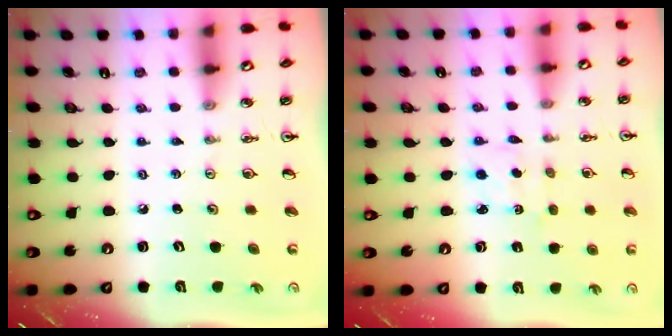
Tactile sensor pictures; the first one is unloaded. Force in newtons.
{"total": 2.3, "press": 2.1, "slide": 0.7}